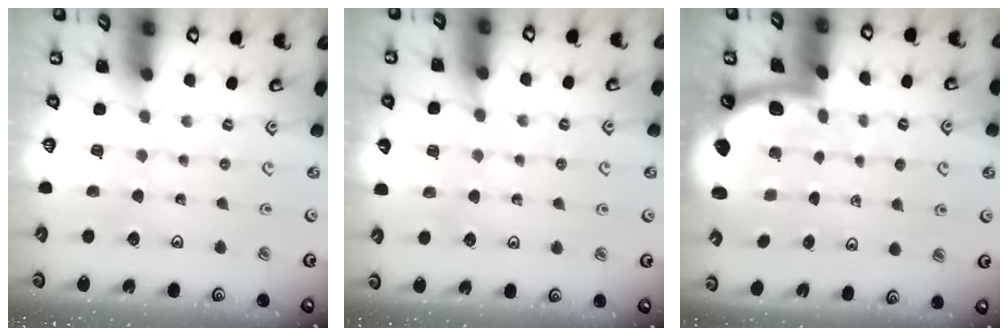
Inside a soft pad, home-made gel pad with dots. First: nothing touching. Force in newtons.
{"total": 5.6, "press": 5.4, "slide": 1.2}
{"total": 1.9, "press": 1.8, "slide": 0.3}